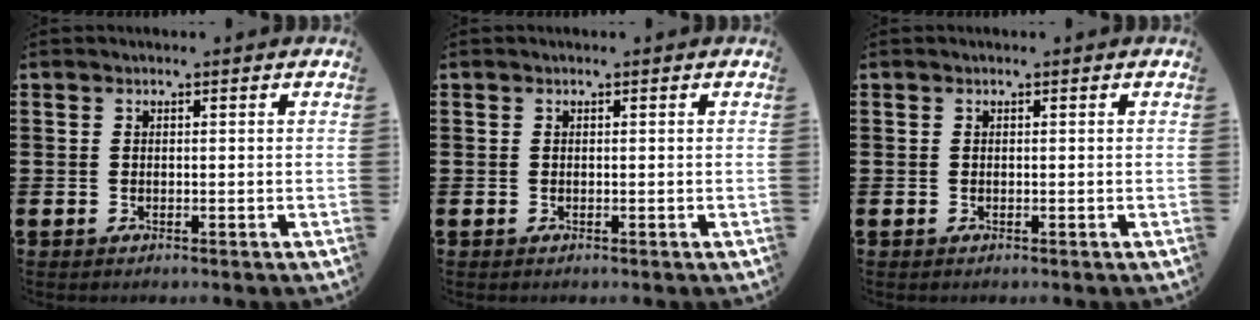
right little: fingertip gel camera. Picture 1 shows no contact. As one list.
[{"total": 0.0}, {"total": 0.0}]